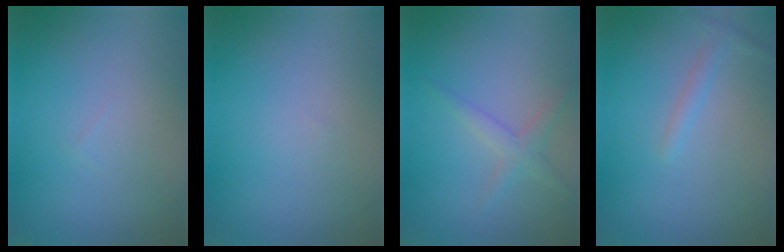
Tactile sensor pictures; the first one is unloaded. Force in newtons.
{"total": 0.0}
{"total": 1.8, "press": 1.8, "slide": 0.1}
{"total": 1.2, "press": 1.2, "slide": 0.0}